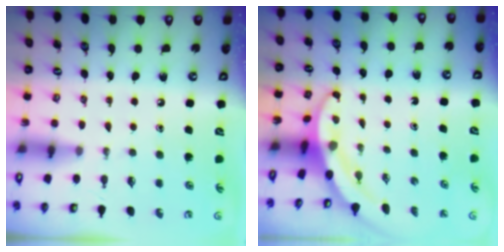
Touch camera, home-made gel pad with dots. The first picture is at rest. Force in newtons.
{"total": 3.5, "press": 3.5, "slide": 0.2}